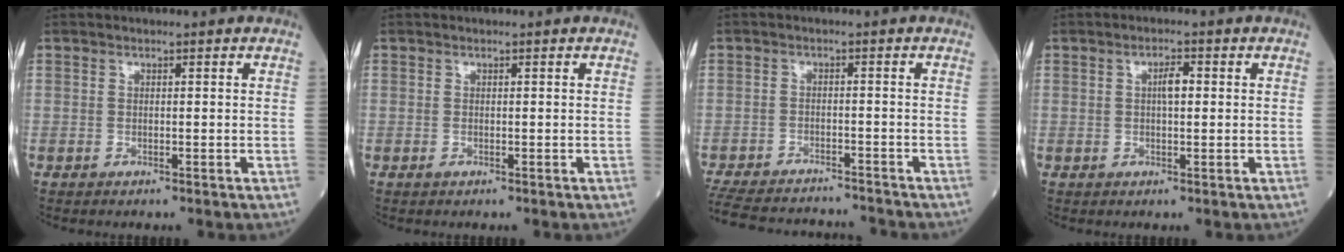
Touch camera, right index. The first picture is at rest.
{"total": 0.0}
{"total": 15.0, "force": [-13.8, 3.7, 4.5], "torque": [-0.110, -0.007, -0.195]}
{"total": 2.3, "force": [0.5, 0.6, 2.1], "torque": [-0.040, 0.005, 0.010]}